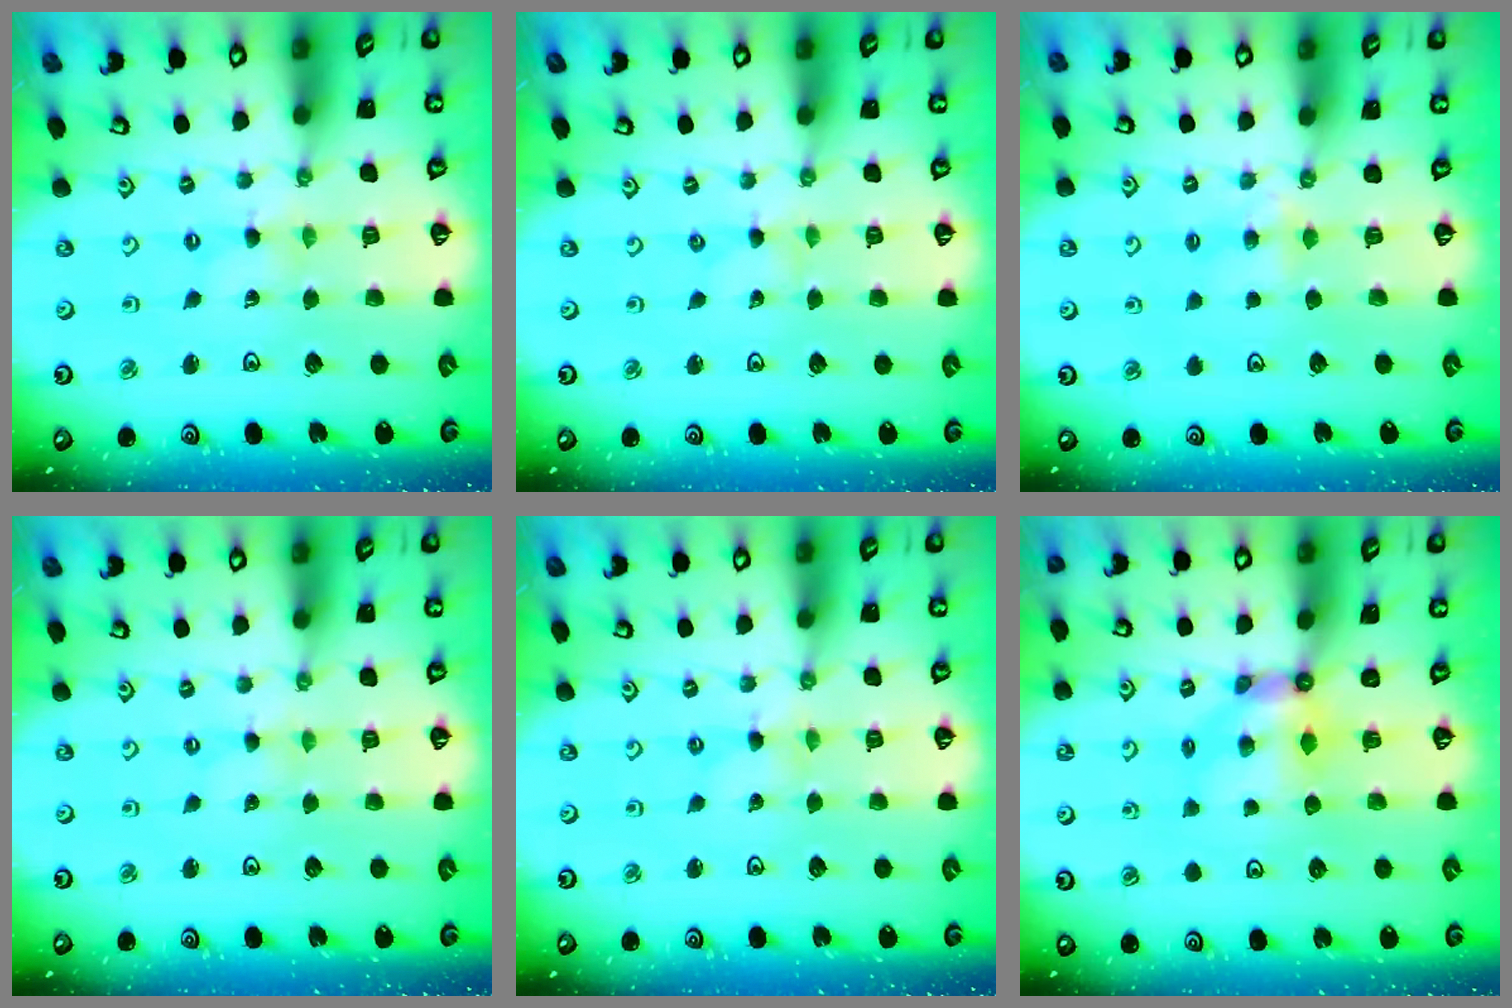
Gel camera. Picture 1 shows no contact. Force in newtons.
{"total": 0.0}
{"total": 4.5, "press": 4.5, "slide": 0.6}
{"total": 0.0}
{"total": 0.0}
{"total": 5.2, "press": 5.1, "slide": 0.2}